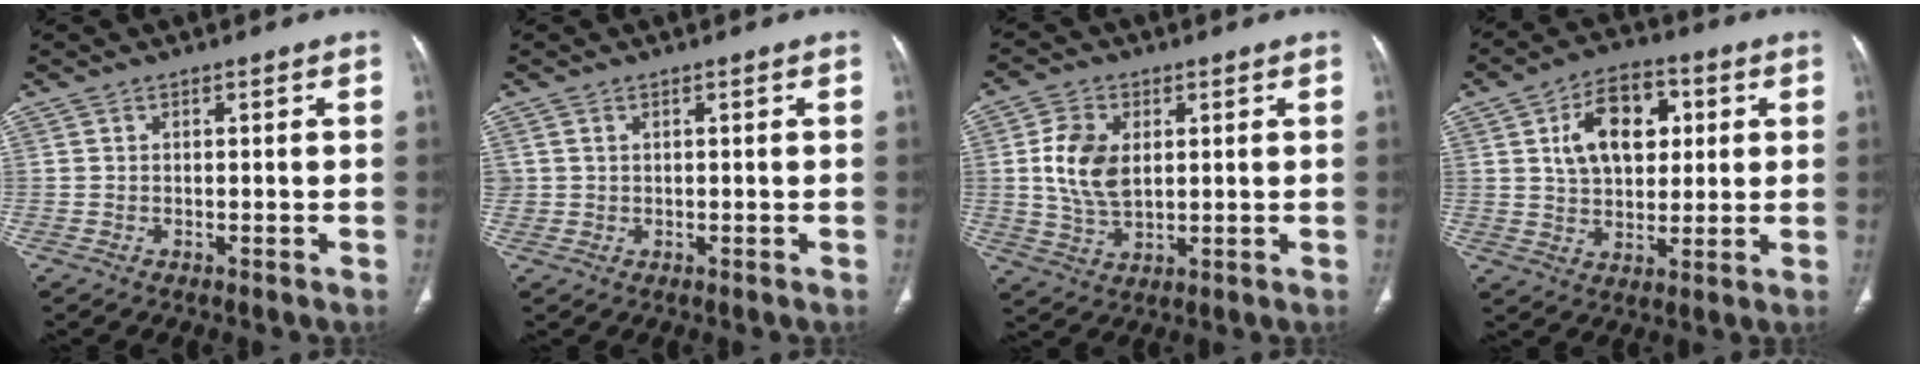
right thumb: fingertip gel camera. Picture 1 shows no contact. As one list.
[{"total": 0.8, "force": [0.3, 0.8, 0.1], "torque": [0.008, 0.001, 0.004]}, {"total": 9.0, "force": [1.5, 5.9, 6.7], "torque": [-0.124, -0.007, 0.034]}, {"total": 13.2, "force": [3.5, 8.5, 9.4], "torque": [-0.117, 0.002, 0.055]}]